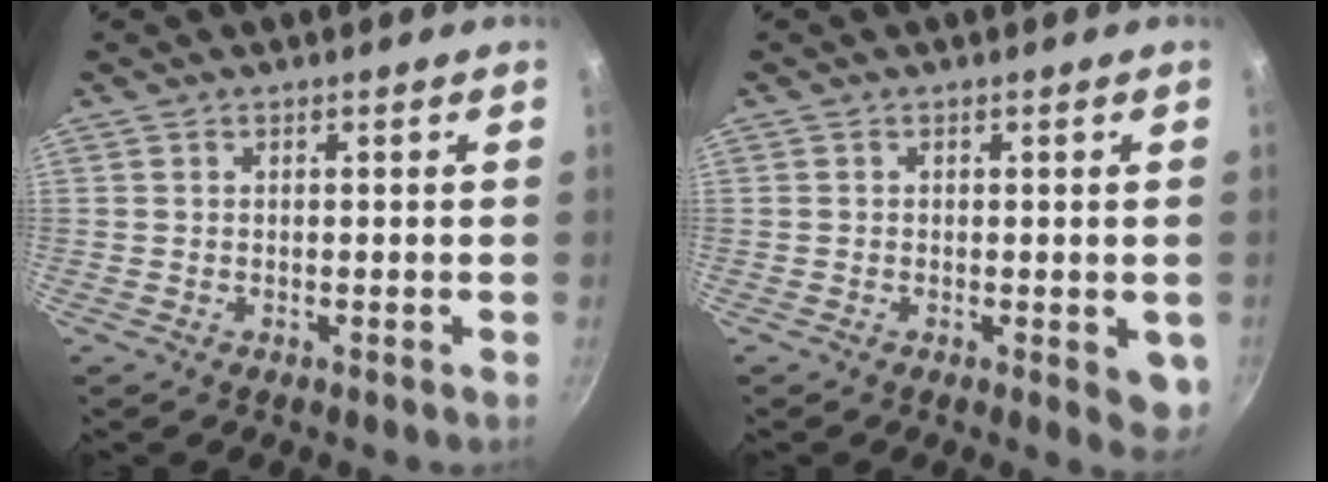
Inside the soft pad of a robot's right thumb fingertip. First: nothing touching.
{"total": 4.1, "force": [-0.8, 2.1, 3.5], "torque": [-0.033, -0.004, -0.010]}